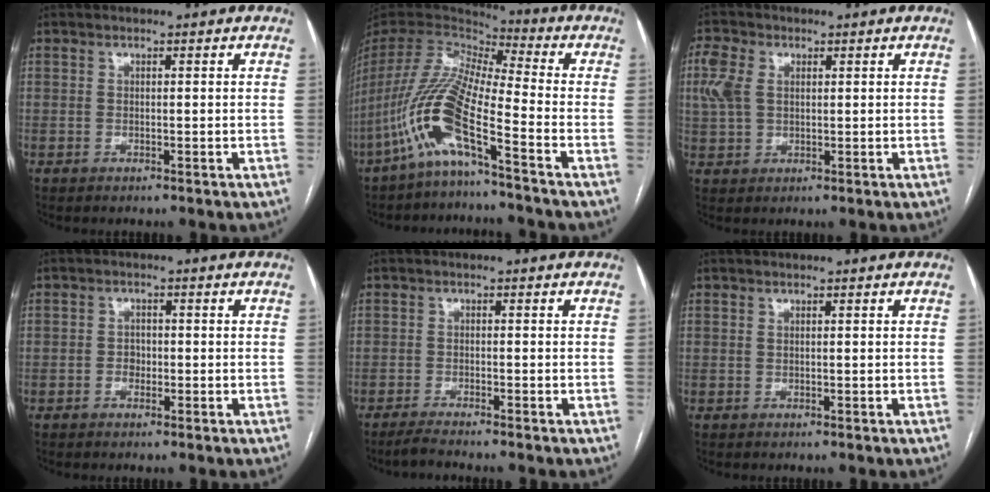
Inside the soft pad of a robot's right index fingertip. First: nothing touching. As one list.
[{"total": 13.3, "force": [-6.6, 0.6, 11.5], "torque": [-0.247, -0.007, -0.135]}, {"total": 5.5, "force": [1.9, 3.8, 3.5], "torque": [-0.117, 0.019, 0.036]}, {"total": 1.5, "force": [-0.4, 1.3, 0.7], "torque": [-0.010, 0.007, -0.006]}, {"total": 2.7, "force": [-2.5, -0.6, 0.9], "torque": [-0.024, -0.010, -0.048]}, {"total": 0.0}]